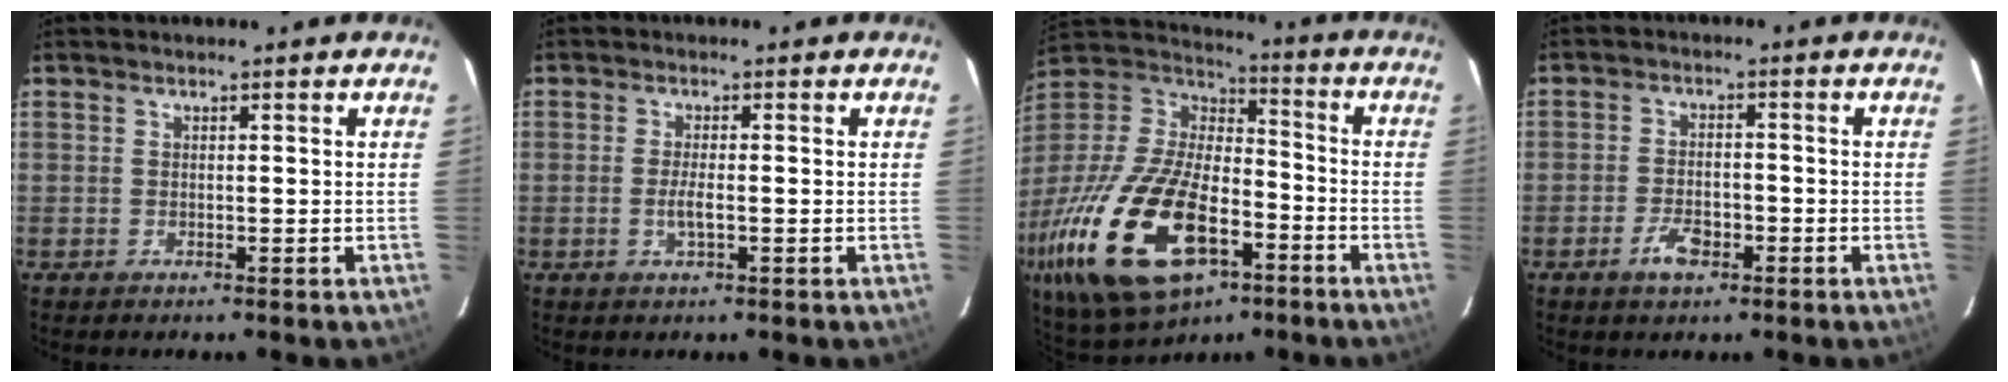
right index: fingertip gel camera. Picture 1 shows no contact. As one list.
[{"total": 2.6, "force": [-0.7, 0.4, 2.4], "torque": [-0.047, -0.005, -0.013]}, {"total": 31.4, "force": [-13.3, 16.3, 23.3], "torque": [-0.512, -0.041, -0.225]}, {"total": 5.0, "force": [-2.7, 2.6, 3.4], "torque": [-0.072, 0.000, -0.044]}]